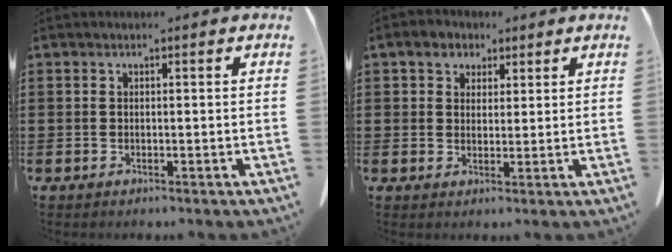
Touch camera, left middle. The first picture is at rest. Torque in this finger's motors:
{"motor_torque": [0.03, -0.01, -0.01, 0.00]}